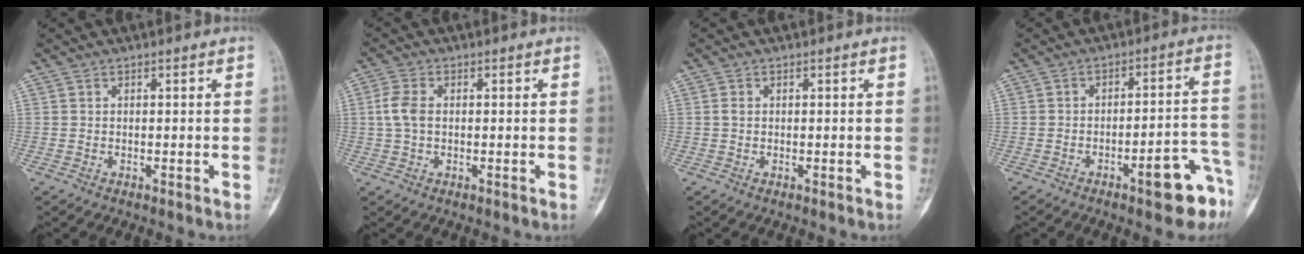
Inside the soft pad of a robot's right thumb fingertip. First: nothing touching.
{"total": 4.3, "force": [0.2, 2.7, 3.4], "torque": [-0.084, 0.008, 0.000]}
{"total": 0.9, "force": [0.1, 0.7, 0.6], "torque": [-0.011, 0.001, 0.000]}
{"total": 11.2, "force": [-6.2, 3.1, 8.8], "torque": [-0.087, 0.055, -0.077]}